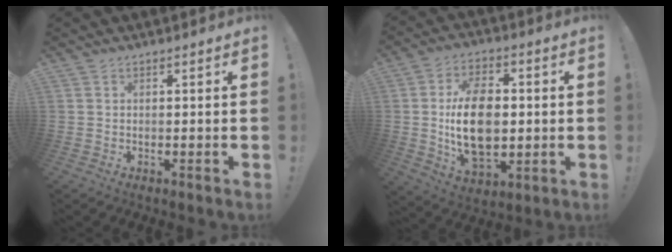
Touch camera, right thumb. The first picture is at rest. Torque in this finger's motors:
{"motor_torque": [1.40, 2.52, 1.79, -0.28, 0.15]}